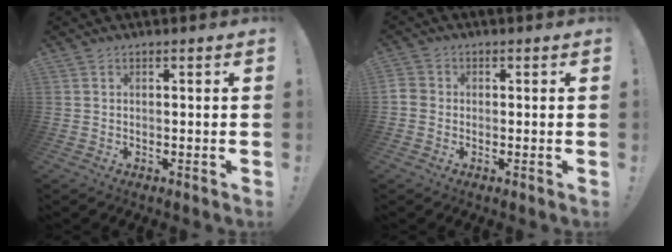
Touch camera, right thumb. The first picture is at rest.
{"total": 2.8, "force": [-0.9, 2.3, 1.2], "torque": [-0.020, 0.011, -0.014]}